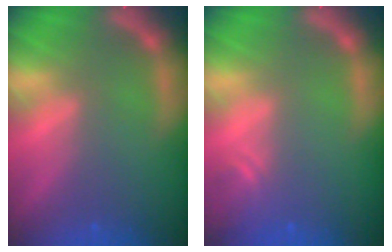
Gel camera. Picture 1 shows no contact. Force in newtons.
{"total": 1.9}